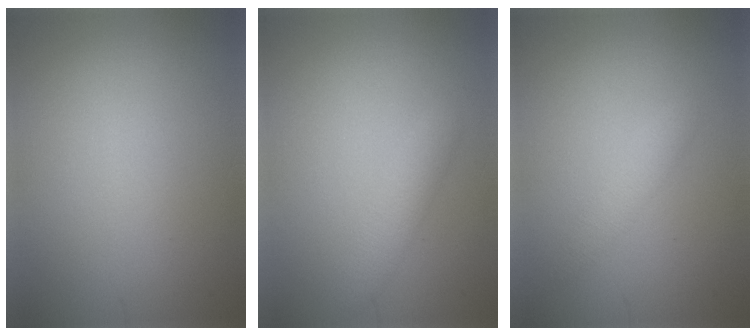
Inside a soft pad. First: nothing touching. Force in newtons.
{"total": 1.8, "press": 1.8, "slide": 0.1}
{"total": 1.6, "press": 1.6, "slide": 0.2}